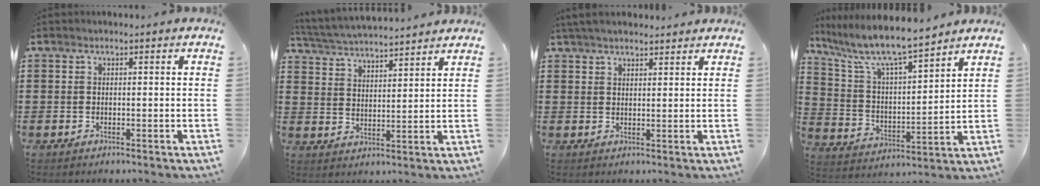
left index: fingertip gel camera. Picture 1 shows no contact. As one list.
[{"total": 4.6, "force": [4.6, 0.0, 0.7], "torque": [-0.034, -0.025, 0.079]}, {"total": 3.2, "force": [2.9, 0.6, 1.2], "torque": [-0.032, 0.002, 0.056]}, {"total": 8.3, "force": [7.1, 1.0, 4.0], "torque": [-0.111, -0.043, 0.119]}]